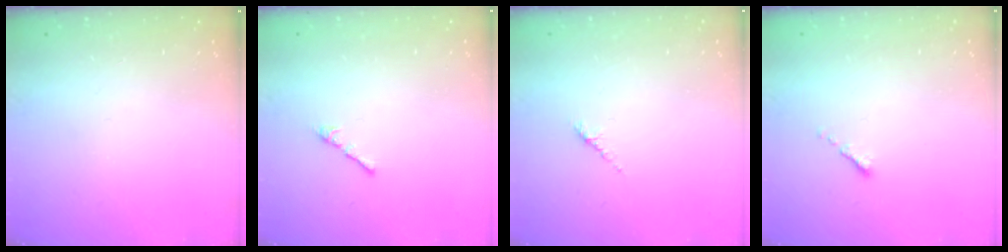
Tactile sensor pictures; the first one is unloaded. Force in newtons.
{"total": 0.6, "press": 0.4, "slide": 0.4}
{"total": 2.6, "press": 2.4, "slide": 0.7}
{"total": 0.6, "press": 0.5, "slide": 0.2}